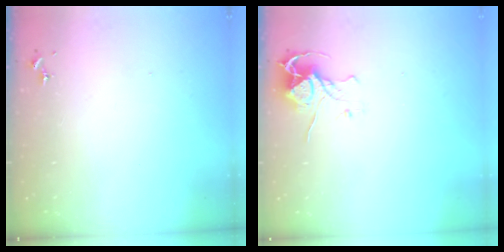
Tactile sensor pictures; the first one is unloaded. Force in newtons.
{"total": 8.0, "press": 8.0, "slide": 0.6}